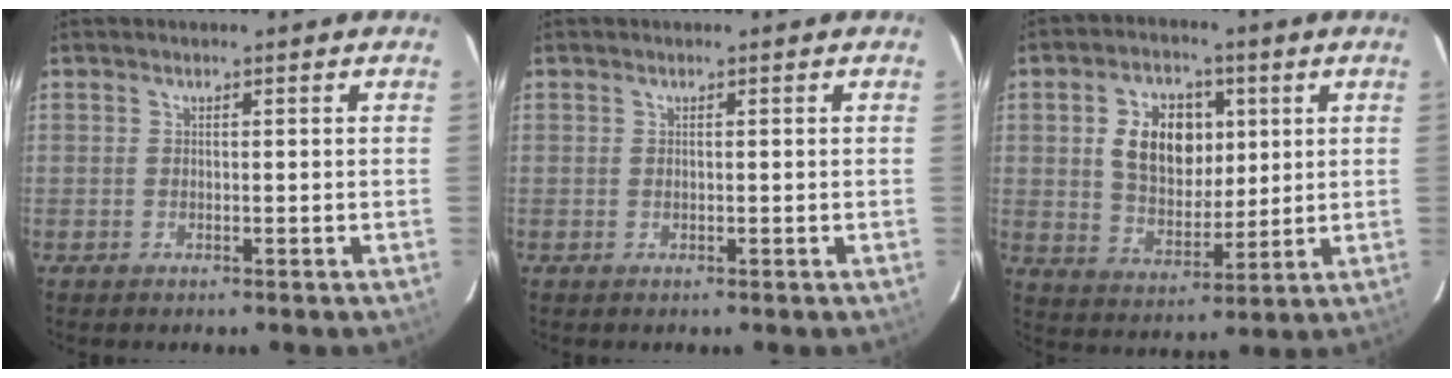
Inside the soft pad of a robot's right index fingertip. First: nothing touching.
{"total": 0.0}
{"total": 11.9, "force": [2.9, 8.0, 8.3], "torque": [-0.153, 0.017, 0.058]}